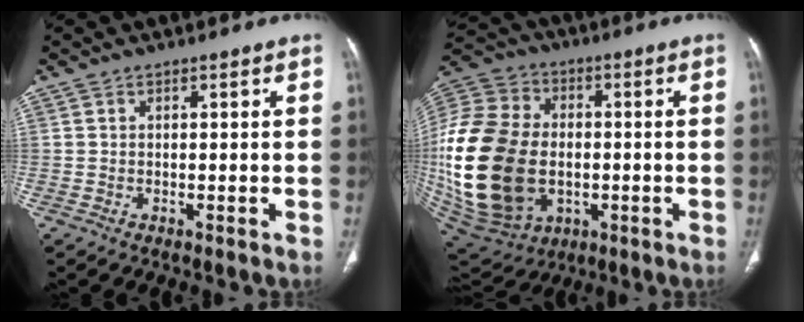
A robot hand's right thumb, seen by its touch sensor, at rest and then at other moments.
{"total": 32.8, "force": [-3.2, 23.0, 23.1], "torque": [-0.529, -0.002, -0.033]}